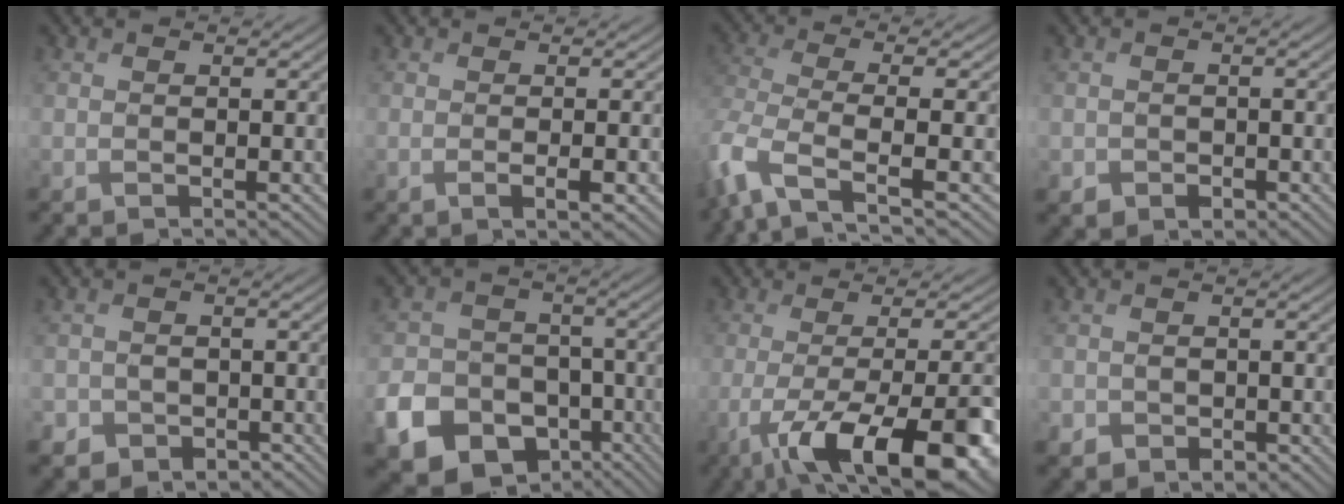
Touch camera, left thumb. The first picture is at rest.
{"total": 2.7, "force": [-0.5, 0.6, 2.5], "torque": [-0.042, 0.000, -0.009]}
{"total": 7.9, "force": [-4.0, 2.6, 6.3], "torque": [-0.156, -0.018, -0.086]}
{"total": 2.2, "force": [-0.9, 1.9, 0.7], "torque": [-0.011, -0.011, -0.017]}
{"total": 4.0, "force": [-2.0, 3.3, 0.9], "torque": [-0.013, -0.003, -0.040]}
{"total": 12.2, "force": [-6.1, 9.1, 5.4], "torque": [-0.140, -0.034, -0.112]}
{"total": 16.3, "force": [-6.7, 5.5, 13.8], "torque": [-0.214, -0.024, -0.094]}
{"total": 2.7, "force": [-1.0, 2.4, 0.9], "torque": [-0.021, -0.012, -0.018]}